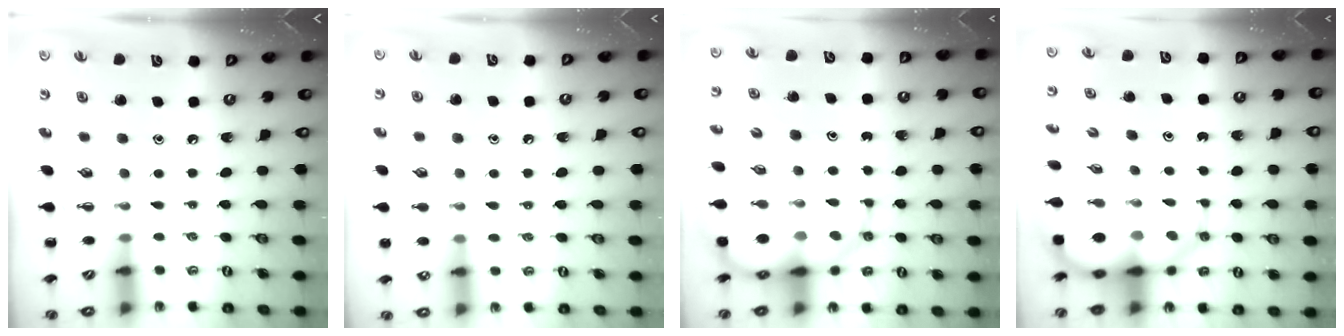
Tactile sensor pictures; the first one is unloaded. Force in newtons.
{"total": 6.2, "press": 6.0, "slide": 1.8}
{"total": 14.2, "press": 13.6, "slide": 3.9}
{"total": 10.7, "press": 10.3, "slide": 3.1}